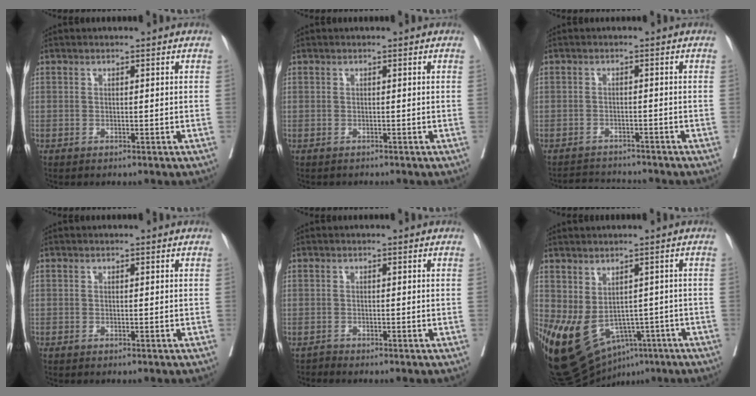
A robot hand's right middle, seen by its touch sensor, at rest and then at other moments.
{"total": 0.8, "force": [-0.7, 0.5, -0.1], "torque": [-0.008, 0.002, -0.013]}
{"total": 4.0, "force": [-4.0, 0.7, -0.3], "torque": [0.006, -0.004, -0.066]}
{"total": 0.0}
{"total": 0.8, "force": [-0.6, -0.3, -0.3], "torque": [0.002, -0.007, -0.012]}
{"total": 14.9, "force": [-6.5, 9.6, 9.4], "torque": [-0.188, -0.008, -0.086]}